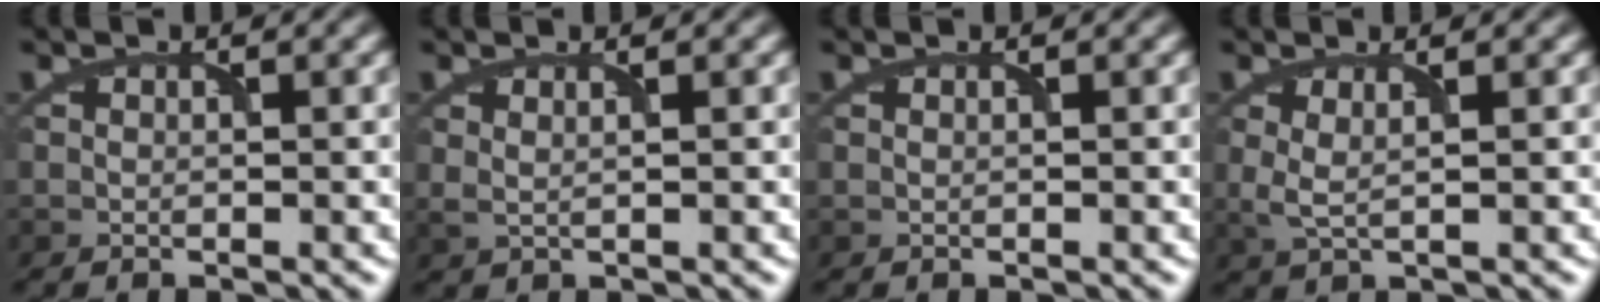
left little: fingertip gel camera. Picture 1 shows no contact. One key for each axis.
{"total": 1.0, "fx": 0.5, "fy": 0.3, "fz": 0.8, "tx": -0.019, "ty": -0.005, "tz": 0.008}
{"total": 0.0}
{"total": 1.9, "fx": 0.5, "fy": 0.5, "fz": 1.7, "tx": -0.040, "ty": -0.005, "tz": 0.011}